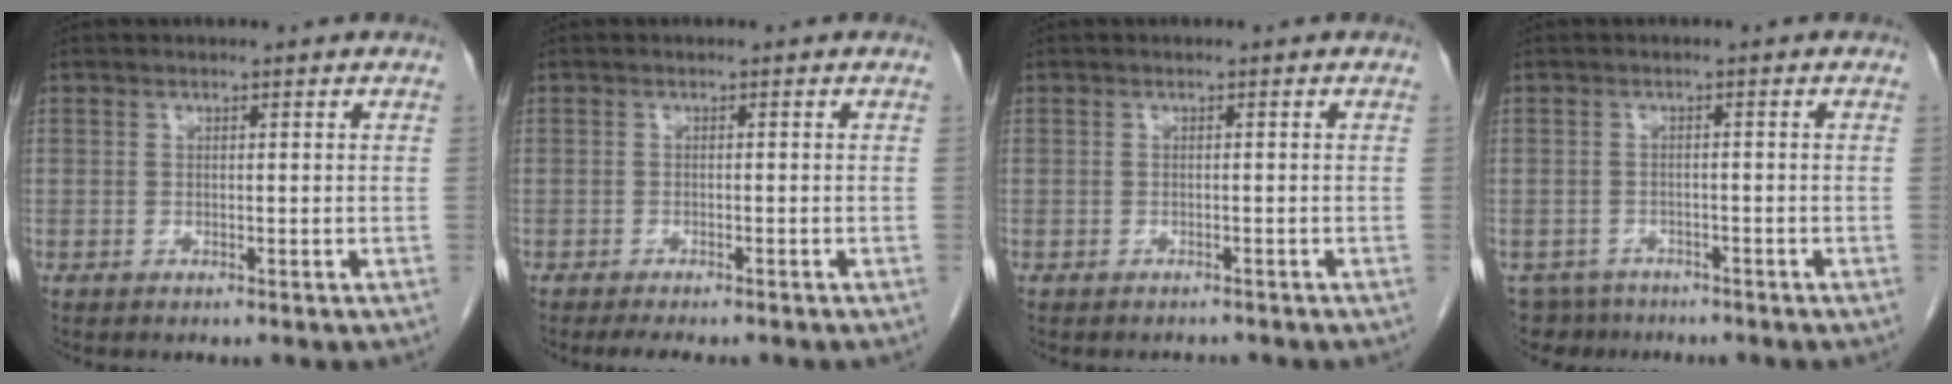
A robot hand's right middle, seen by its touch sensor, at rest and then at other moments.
{"total": 5.0, "force": [-4.2, 1.1, 2.4], "torque": [-0.031, -0.009, -0.057]}
{"total": 1.4, "force": [-1.3, 0.4, 0.0], "torque": [-0.005, -0.004, -0.018]}
{"total": 4.8, "force": [-4.1, 2.5, -0.3], "torque": [0.011, 0.000, -0.065]}